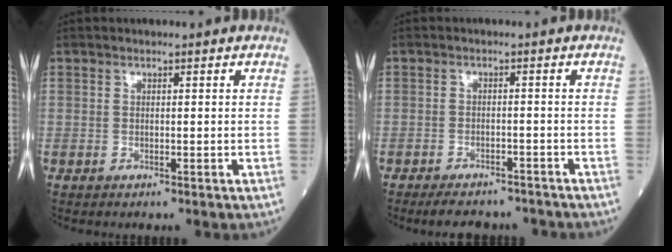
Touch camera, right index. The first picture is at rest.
{"total": 7.0, "force": [-6.4, 2.1, 2.0], "torque": [-0.025, -0.001, -0.084]}